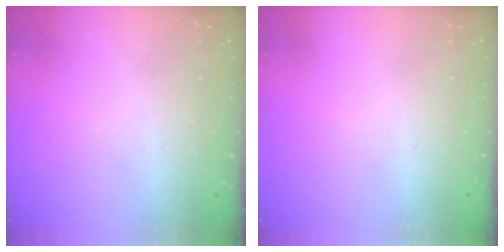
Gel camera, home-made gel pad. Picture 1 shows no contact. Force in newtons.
{"total": 0.0}